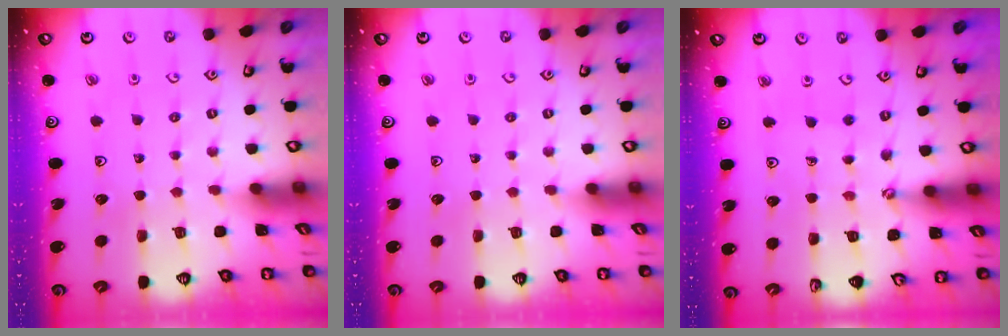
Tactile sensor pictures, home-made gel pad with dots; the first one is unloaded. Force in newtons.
{"total": 0.0}
{"total": 2.4, "press": 2.0, "slide": 1.3}